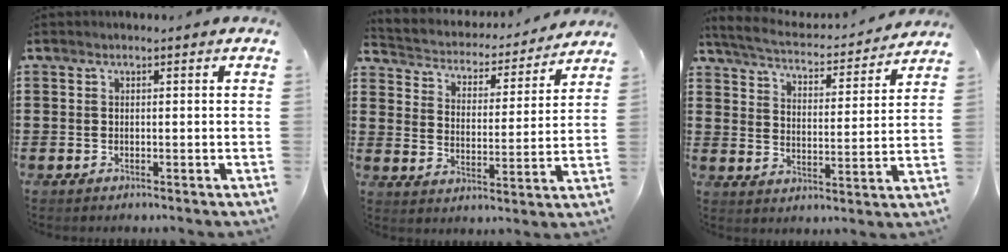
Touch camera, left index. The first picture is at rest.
{"total": 3.1, "force": [3.0, 0.6, -0.1], "torque": [-0.022, -0.030, 0.043]}
{"total": 4.0, "force": [3.9, 0.2, 0.9], "torque": [-0.041, -0.030, 0.060]}